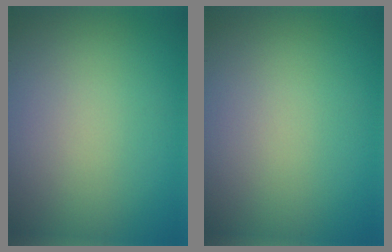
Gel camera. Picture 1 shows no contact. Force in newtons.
{"total": 0.0}